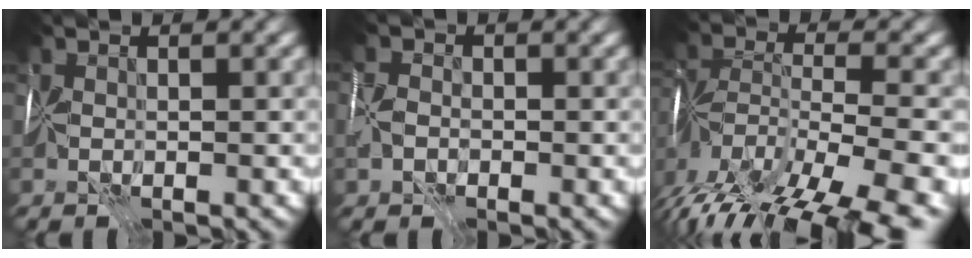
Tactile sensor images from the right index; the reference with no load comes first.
{"total": 1.6, "force": [-0.5, 1.4, 0.6], "torque": [-0.009, 0.007, -0.016]}
{"total": 18.4, "force": [-13.0, 7.8, 10.5], "torque": [-0.195, -0.028, -0.176]}